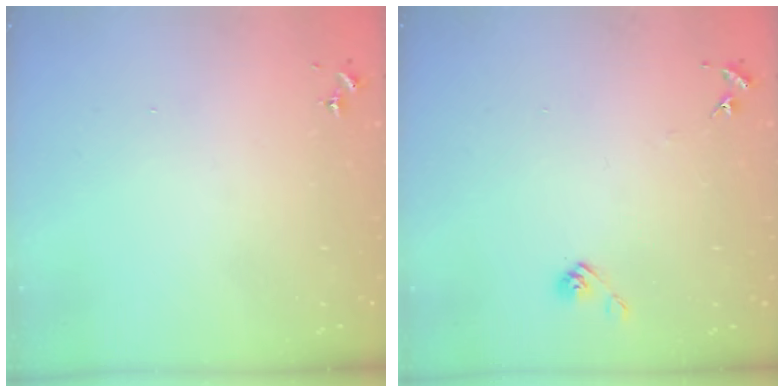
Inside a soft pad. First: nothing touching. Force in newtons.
{"total": 6.2, "press": 6.2, "slide": 0.5}